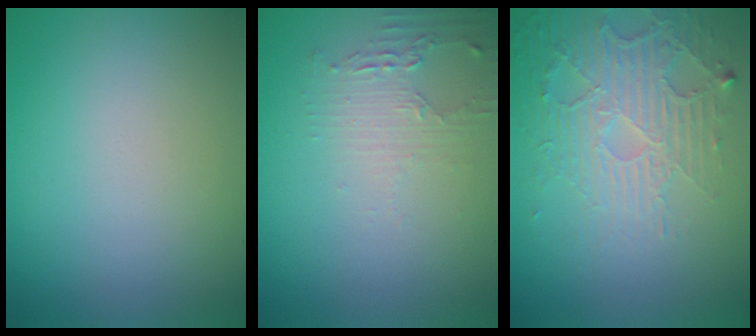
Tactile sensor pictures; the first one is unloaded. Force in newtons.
{"total": 1.7, "press": 1.7, "slide": 0.3}
{"total": 5.5, "press": 3.5, "slide": 4.3}